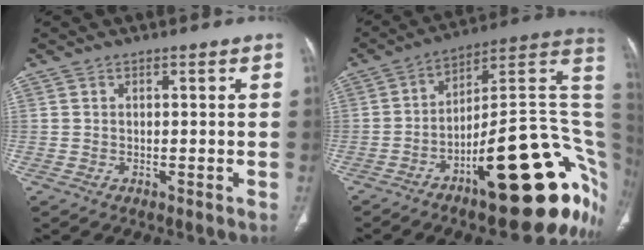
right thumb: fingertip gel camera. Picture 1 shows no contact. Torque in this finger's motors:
{"motor_torque": [3.36, 1.65, 1.22, -1.55, 0.51]}